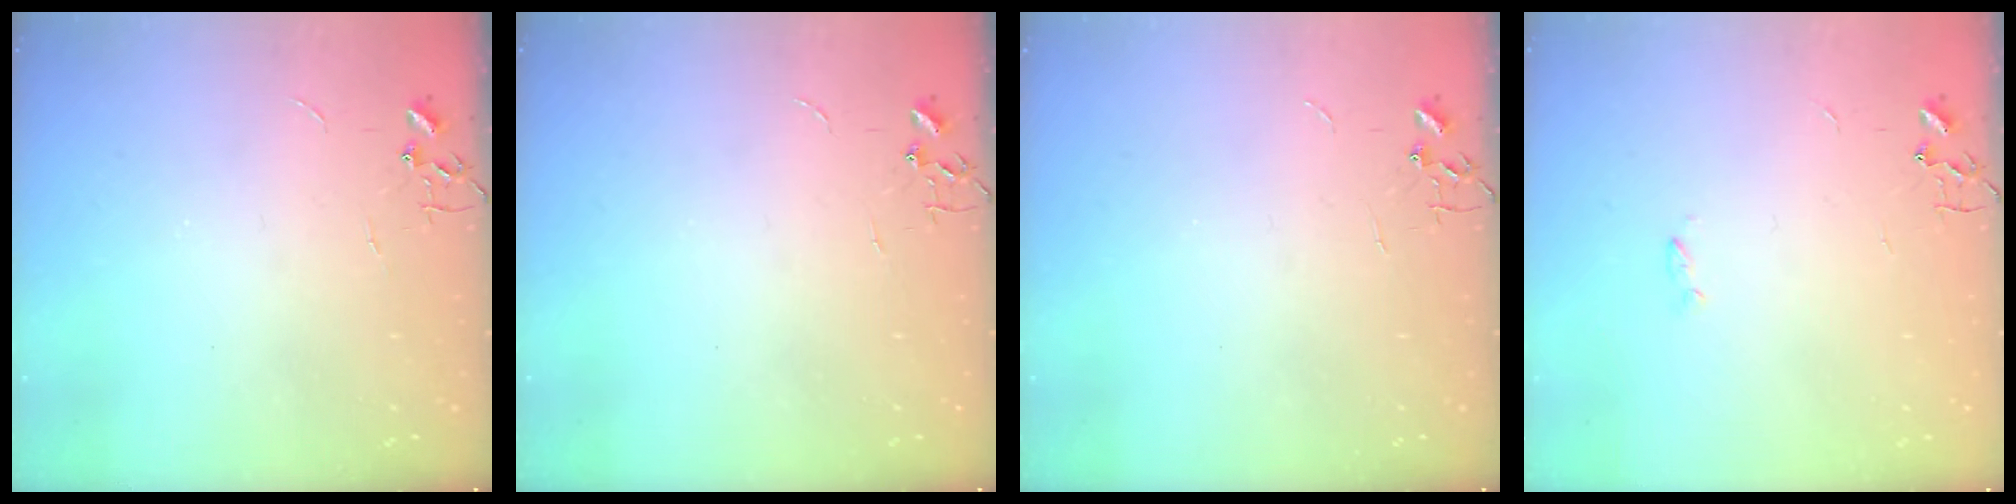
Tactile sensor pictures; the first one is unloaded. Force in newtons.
{"total": 0.0}
{"total": 0.0}
{"total": 1.8, "press": 1.7, "slide": 0.4}